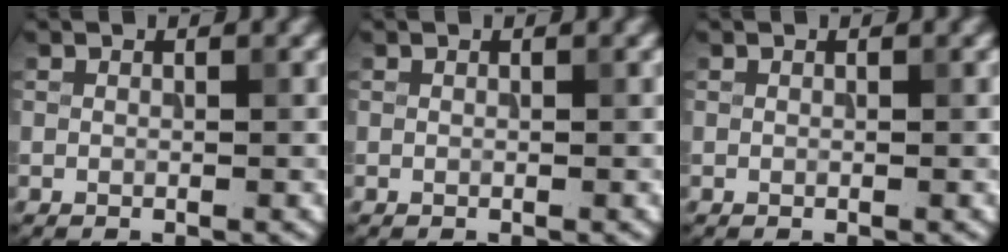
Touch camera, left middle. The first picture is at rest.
{"total": 0.0}
{"total": 0.0}